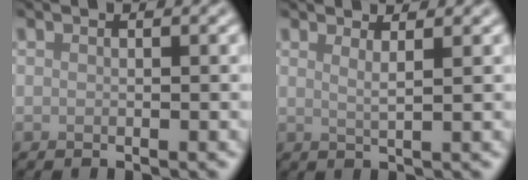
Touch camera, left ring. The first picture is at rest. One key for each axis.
{"total": 1.7, "fx": 1.1, "fy": 0.5, "fz": 1.2, "tx": -0.010, "ty": -0.002, "tz": 0.008}